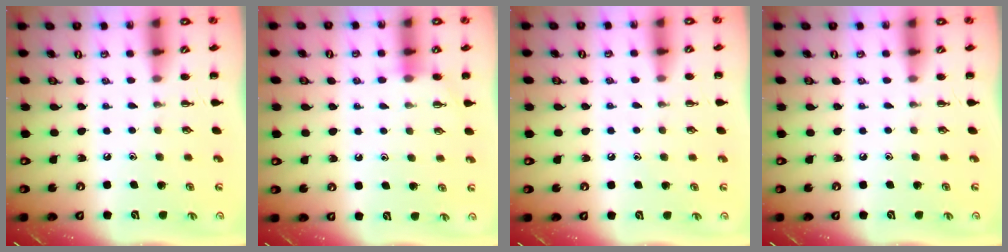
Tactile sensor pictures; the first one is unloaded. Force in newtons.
{"total": 4.5, "press": 4.3, "slide": 1.3}
{"total": 5.2, "press": 4.8, "slide": 1.9}
{"total": 0.0}